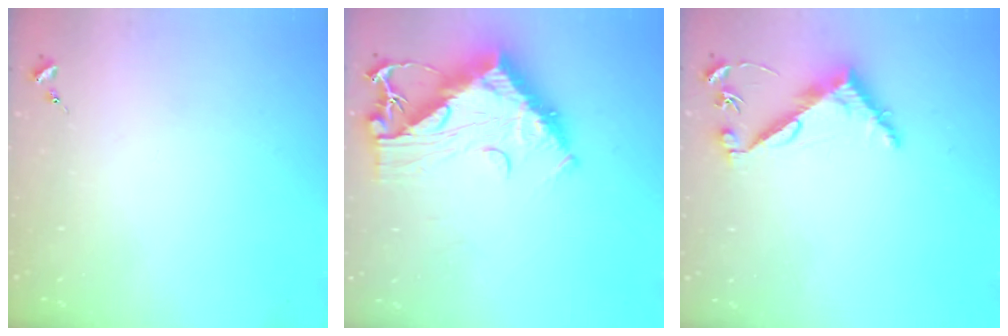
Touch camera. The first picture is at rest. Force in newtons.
{"total": 14.5, "press": 14.4, "slide": 1.6}
{"total": 6.7, "press": 6.6, "slide": 0.7}